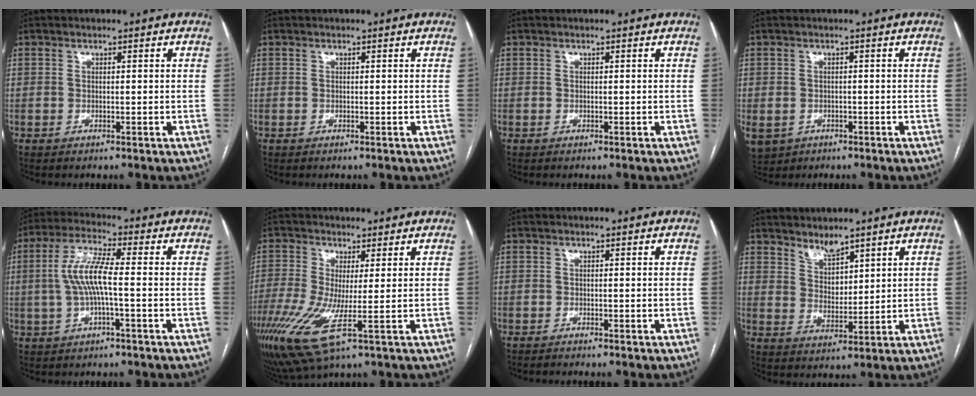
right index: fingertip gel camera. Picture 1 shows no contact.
{"total": 0.0}
{"total": 0.0}
{"total": 7.8, "force": [-3.3, 6.5, 2.8], "torque": [-0.084, -0.005, -0.042]}
{"total": 7.8, "force": [-0.3, 1.1, 7.7], "torque": [-0.168, 0.012, -0.009]}
{"total": 12.1, "force": [-3.6, 2.2, 11.3], "torque": [-0.257, -0.024, -0.059]}
{"total": 1.1, "force": [-1.0, -0.3, 0.4], "torque": [-0.008, -0.002, -0.013]}
{"total": 4.3, "force": [3.6, 1.6, 1.7], "torque": [-0.034, -0.009, 0.073]}